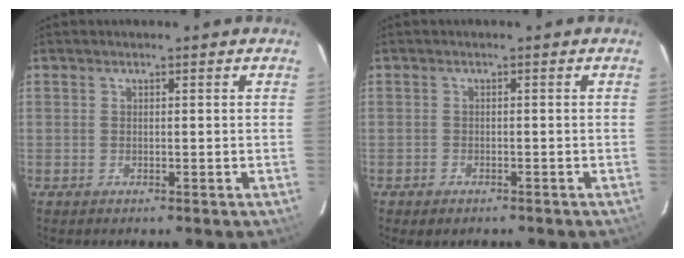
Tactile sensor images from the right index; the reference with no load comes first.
{"total": 2.1, "force": [-1.5, 1.2, 0.8], "torque": [-0.020, -0.007, -0.022]}